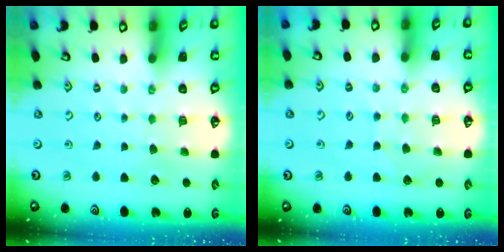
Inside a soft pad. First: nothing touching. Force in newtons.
{"total": 5.7, "press": 5.7, "slide": 0.5}